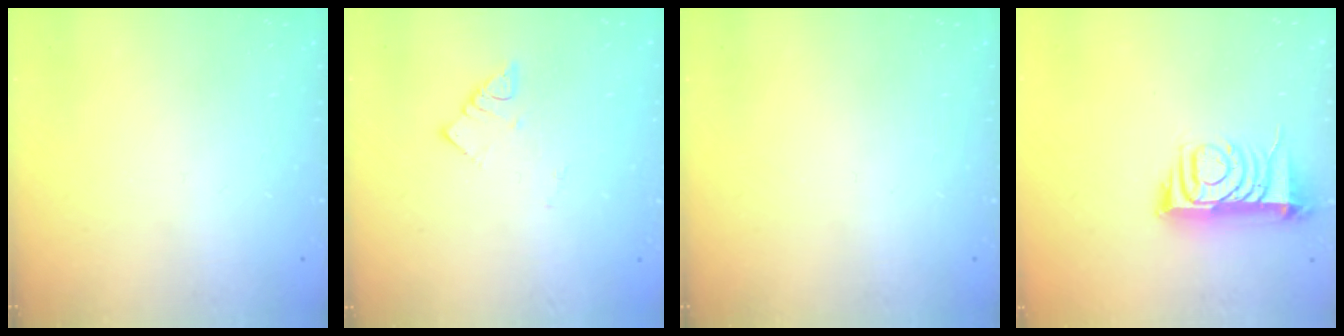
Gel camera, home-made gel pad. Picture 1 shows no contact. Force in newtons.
{"total": 2.7, "press": 2.7, "slide": 0.1}
{"total": 0.0}
{"total": 9.0, "press": 9.0, "slide": 0.7}